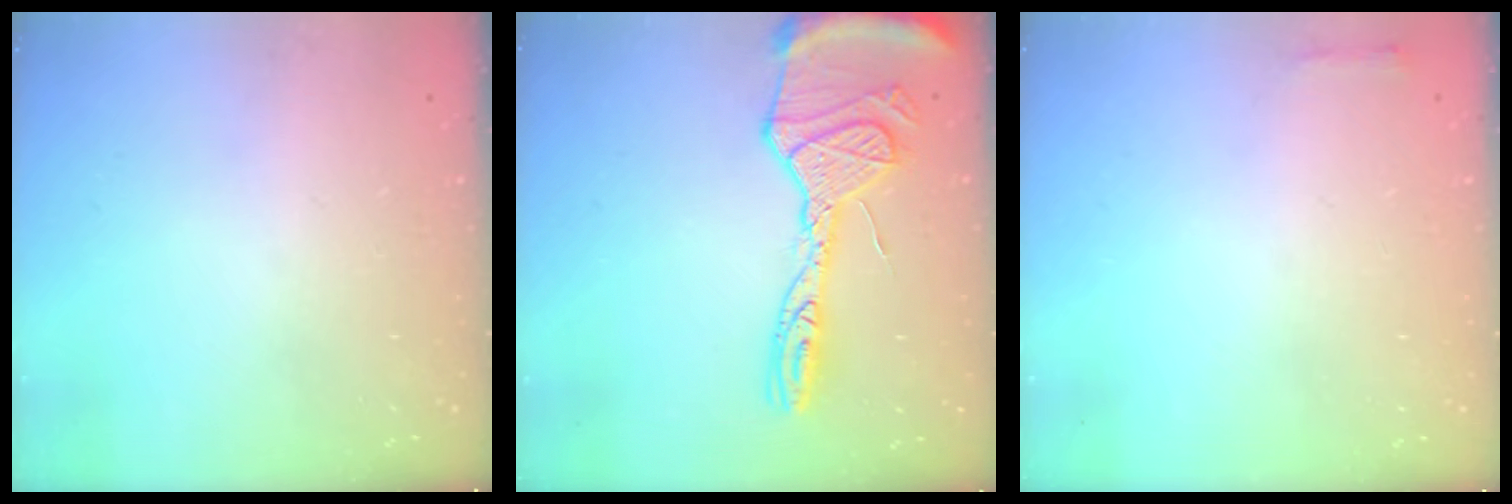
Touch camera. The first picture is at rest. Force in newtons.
{"total": 17.8, "press": 17.7, "slide": 1.7}
{"total": 2.3, "press": 2.3, "slide": 0.5}